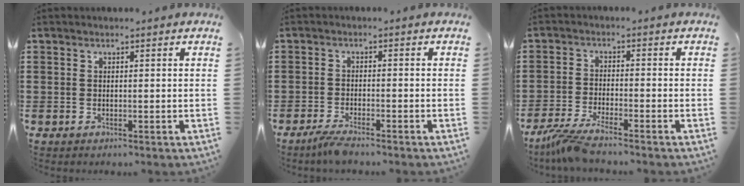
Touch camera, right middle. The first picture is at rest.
{"total": 2.6, "force": [-2.3, 0.0, 1.3], "torque": [-0.037, -0.004, -0.047]}
{"total": 4.3, "force": [-3.8, -0.3, 2.0], "torque": [-0.062, -0.021, -0.079]}